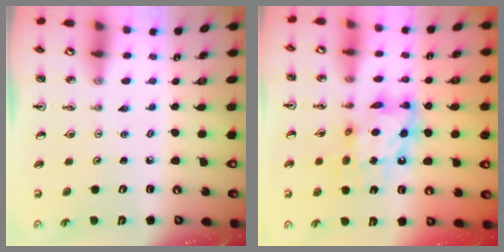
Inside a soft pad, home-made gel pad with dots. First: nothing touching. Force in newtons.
{"total": 13.0, "press": 13.0, "slide": 1.2}